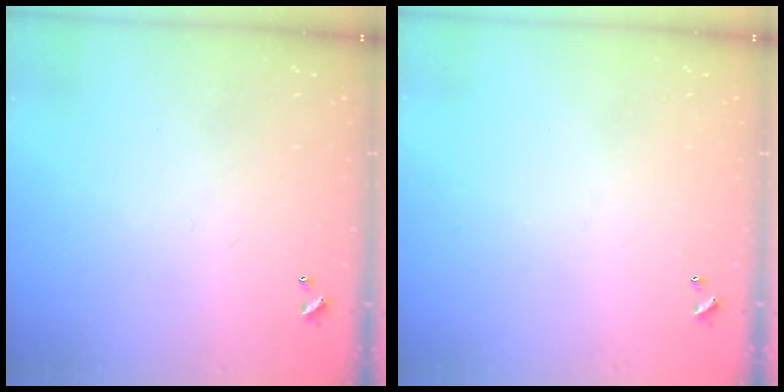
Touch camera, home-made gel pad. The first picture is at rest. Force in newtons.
{"total": 0.0}